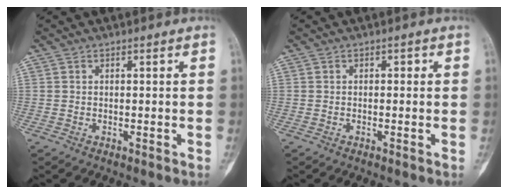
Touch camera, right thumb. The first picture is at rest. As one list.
[{"total": 0.5, "force": [0.0, 0.4, 0.3], "torque": [0.004, 0.003, -0.005]}]